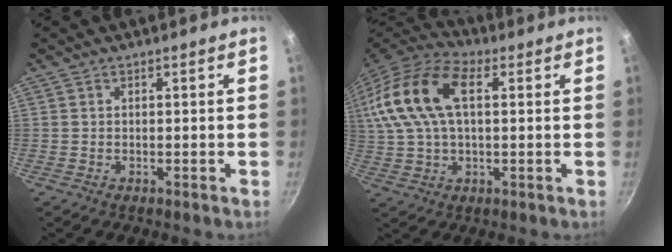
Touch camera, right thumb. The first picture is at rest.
{"total": 20.0, "force": [4.8, 11.1, 15.9], "torque": [-0.331, 0.028, 0.075]}